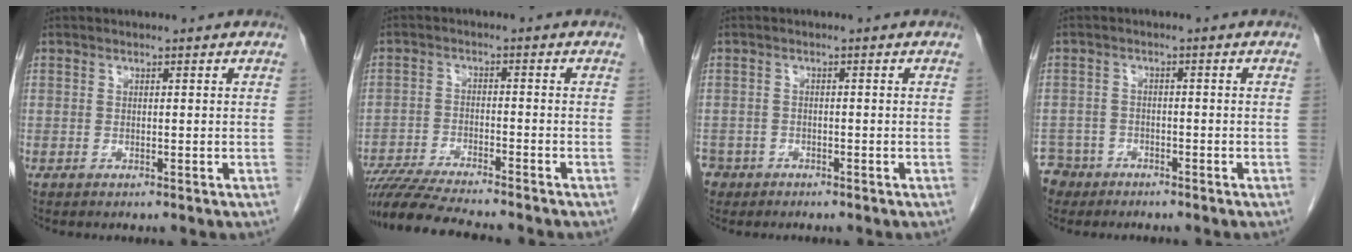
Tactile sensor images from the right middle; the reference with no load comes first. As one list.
[{"total": 11.7, "force": [-10.4, 0.2, 5.2], "torque": [-0.085, -0.019, -0.170]}, {"total": 3.9, "force": [-2.8, 2.7, 0.1], "torque": [-0.002, 0.005, -0.050]}, {"total": 4.9, "force": [-3.7, 3.2, -0.6], "torque": [0.011, 0.004, -0.070]}]